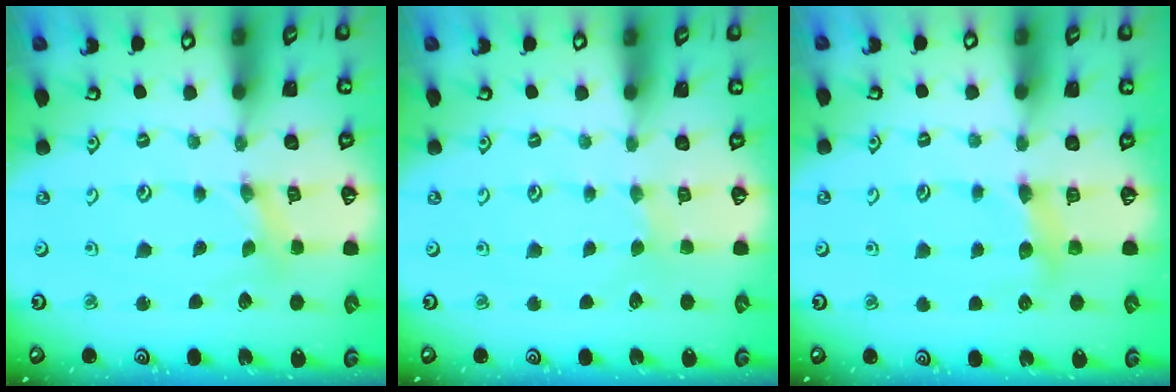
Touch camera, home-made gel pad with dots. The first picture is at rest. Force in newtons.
{"total": 1.4, "press": 1.4, "slide": 0.4}
{"total": 5.1, "press": 5.0, "slide": 0.8}